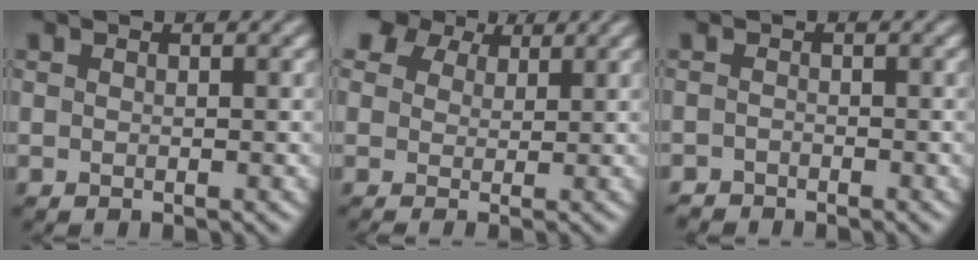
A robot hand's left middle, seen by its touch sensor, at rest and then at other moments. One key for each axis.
{"total": 4.4, "fx": 2.8, "fy": 2.8, "fz": 1.9, "tx": -0.039, "ty": 0.005, "tz": 0.039}
{"total": 1.7, "fx": -1.5, "fy": 0.8, "fz": -0.1, "tx": 0.009, "ty": 0.005, "tz": -0.026}